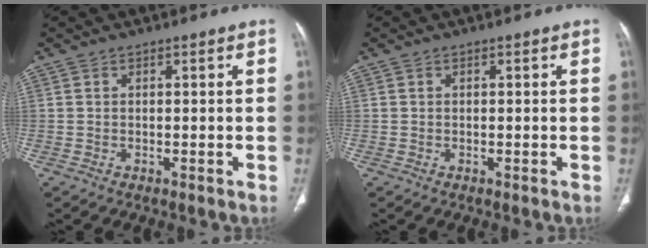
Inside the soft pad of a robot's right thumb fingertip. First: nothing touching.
{"total": 0.0}